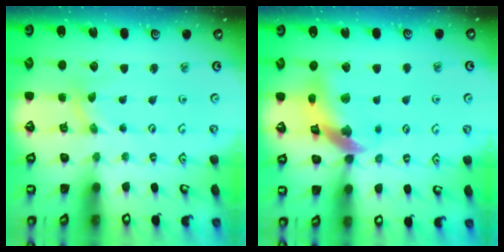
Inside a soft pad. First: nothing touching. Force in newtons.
{"total": 12.8, "press": 12.7, "slide": 1.8}